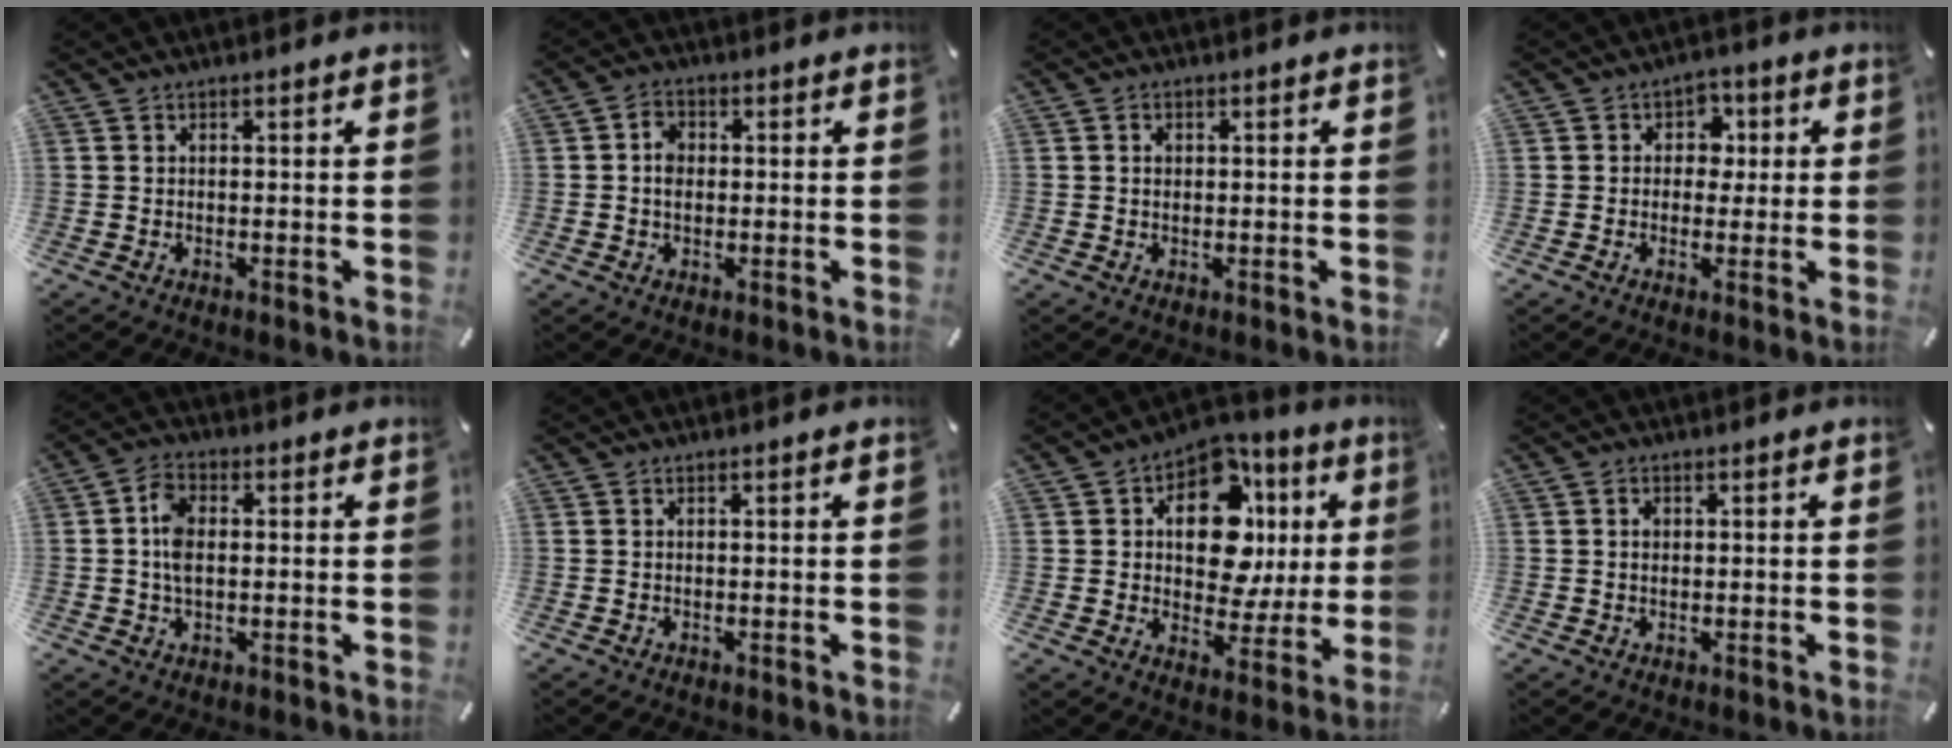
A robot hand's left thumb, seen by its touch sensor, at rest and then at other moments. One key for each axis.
{"total": 3.8, "fx": 0.1, "fy": 3.0, "fz": 2.3, "tx": -0.038, "ty": 0.006, "tz": -0.002}
{"total": 1.4, "fx": 0.2, "fy": 1.0, "fz": 0.9, "tx": -0.020, "ty": 0.005, "tz": 0.002}
{"total": 5.3, "fx": 0.1, "fy": 4.8, "fz": 2.3, "tx": -0.023, "ty": 0.005, "tz": -0.006}
{"total": 6.1, "fx": 0.4, "fy": 3.9, "fz": 4.8, "tx": -0.107, "ty": 0.007, "tz": 0.003}
{"total": 0.0}
{"total": 15.8, "fx": 4.0, "fy": 10.0, "fz": 11.6, "tx": -0.167, "ty": -0.026, "tz": 0.070}
{"total": 1.5, "fx": 0.2, "fy": 1.1, "fz": 1.0, "tx": -0.022, "ty": 0.005, "tz": 0.003}